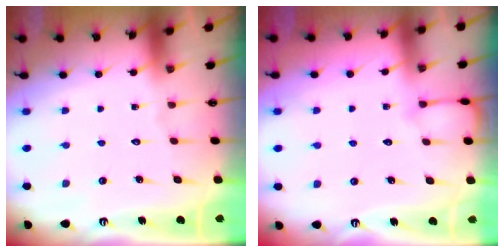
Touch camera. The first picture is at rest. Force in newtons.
{"total": 3.2, "press": 3.2, "slide": 0.4}